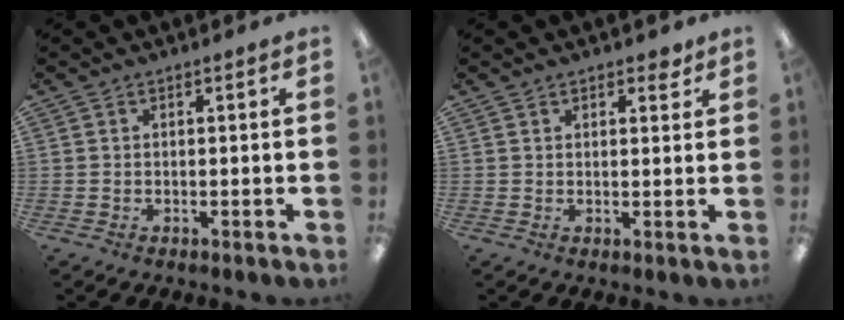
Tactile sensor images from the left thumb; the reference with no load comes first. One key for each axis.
{"total": 2.6, "fx": 1.9, "fy": 1.1, "fz": 1.3, "tx": -0.012, "ty": -0.005, "tz": 0.030}